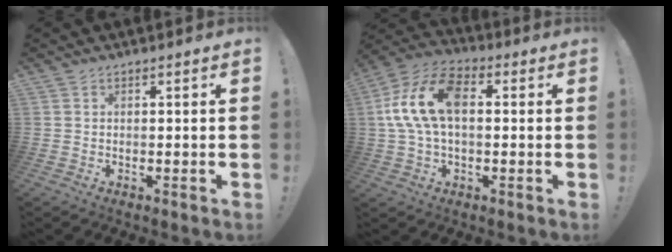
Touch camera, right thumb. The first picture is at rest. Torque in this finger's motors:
{"motor_torque": [0.34, 0.34, 0.31, 0.28, 0.34]}